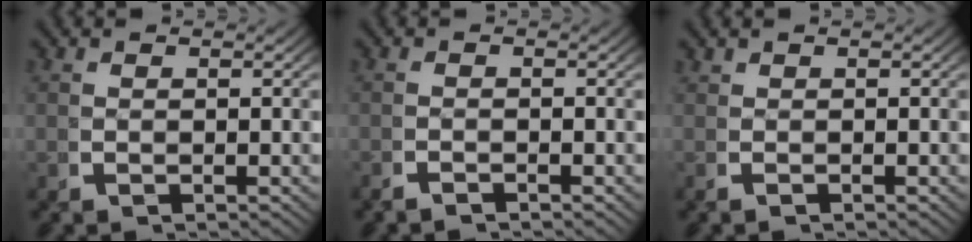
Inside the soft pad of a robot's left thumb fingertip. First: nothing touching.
{"total": 1.1, "force": [-1.1, 0.0, 0.0], "torque": [0.004, -0.004, -0.023]}
{"total": 0.0}